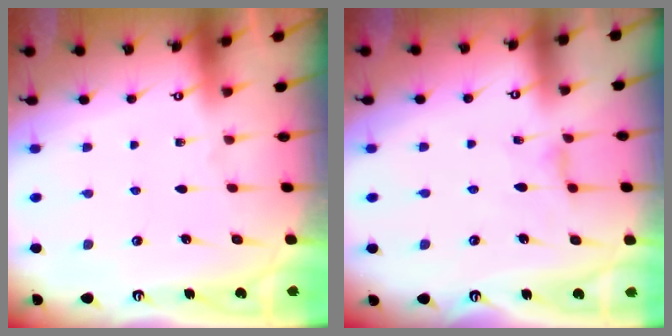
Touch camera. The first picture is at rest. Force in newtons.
{"total": 2.1, "press": 2.0, "slide": 0.4}